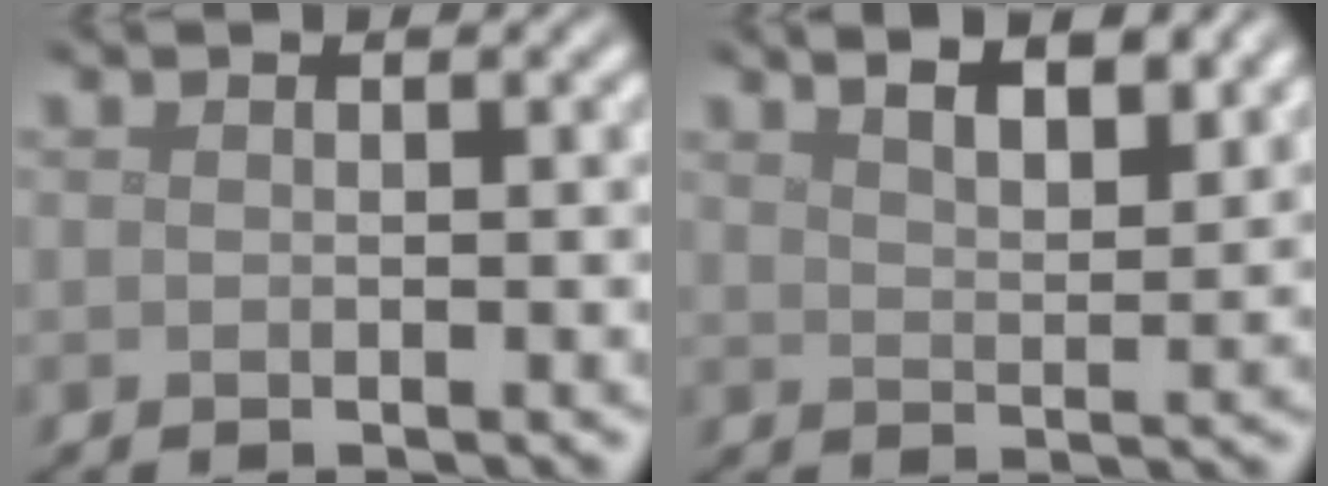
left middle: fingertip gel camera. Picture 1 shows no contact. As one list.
[{"total": 7.2, "force": [5.0, 2.7, 4.4], "torque": [-0.038, 0.026, 0.045]}]